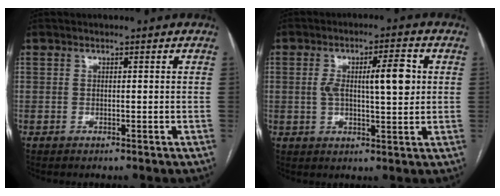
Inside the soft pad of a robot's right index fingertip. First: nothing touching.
{"total": 8.2, "force": [1.3, 1.8, 7.9], "torque": [-0.131, 0.015, 0.024]}